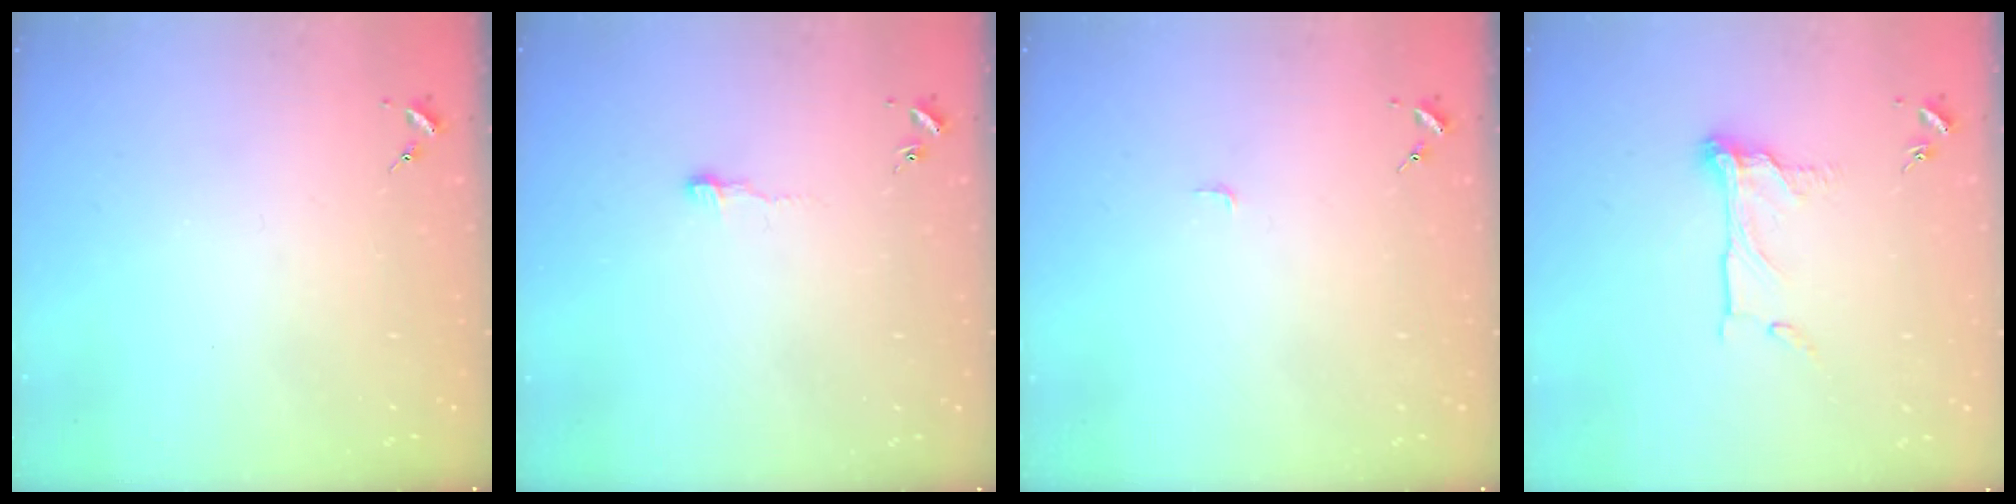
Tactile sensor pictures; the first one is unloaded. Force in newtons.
{"total": 3.4, "press": 3.3, "slide": 0.2}
{"total": 2.8, "press": 2.8, "slide": 0.3}
{"total": 10.2, "press": 10.2, "slide": 0.7}